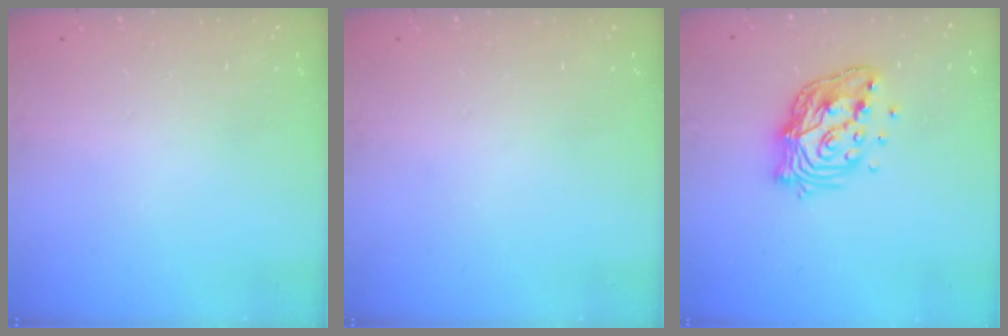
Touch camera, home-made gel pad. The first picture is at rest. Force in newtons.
{"total": 0.0}
{"total": 14.4, "press": 14.3, "slide": 1.0}